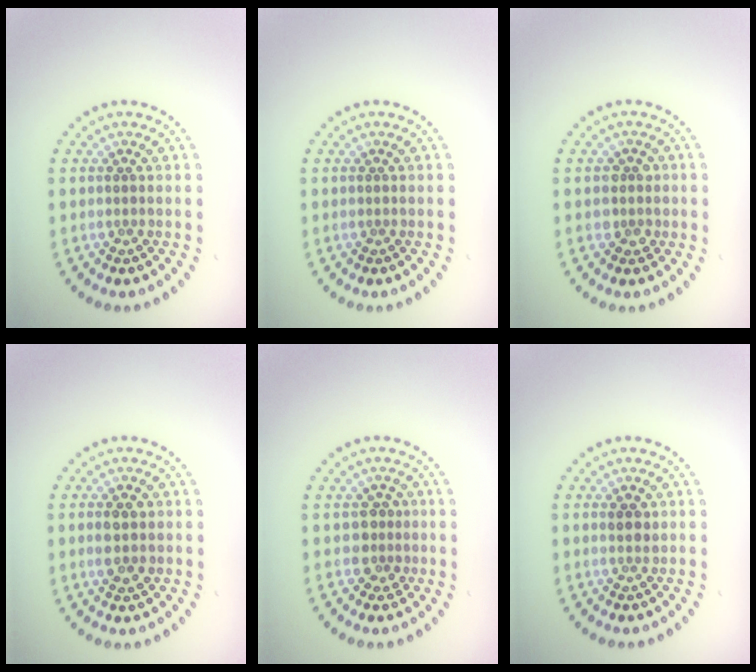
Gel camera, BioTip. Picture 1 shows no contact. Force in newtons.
{"total": 0.0}
{"total": 1.7, "press": 1.6, "slide": 0.7}
{"total": 2.2, "press": 2.2, "slide": 0.1}
{"total": 2.0, "press": 1.7, "slide": 1.2}
{"total": 1.2, "press": 1.2, "slide": 0.4}